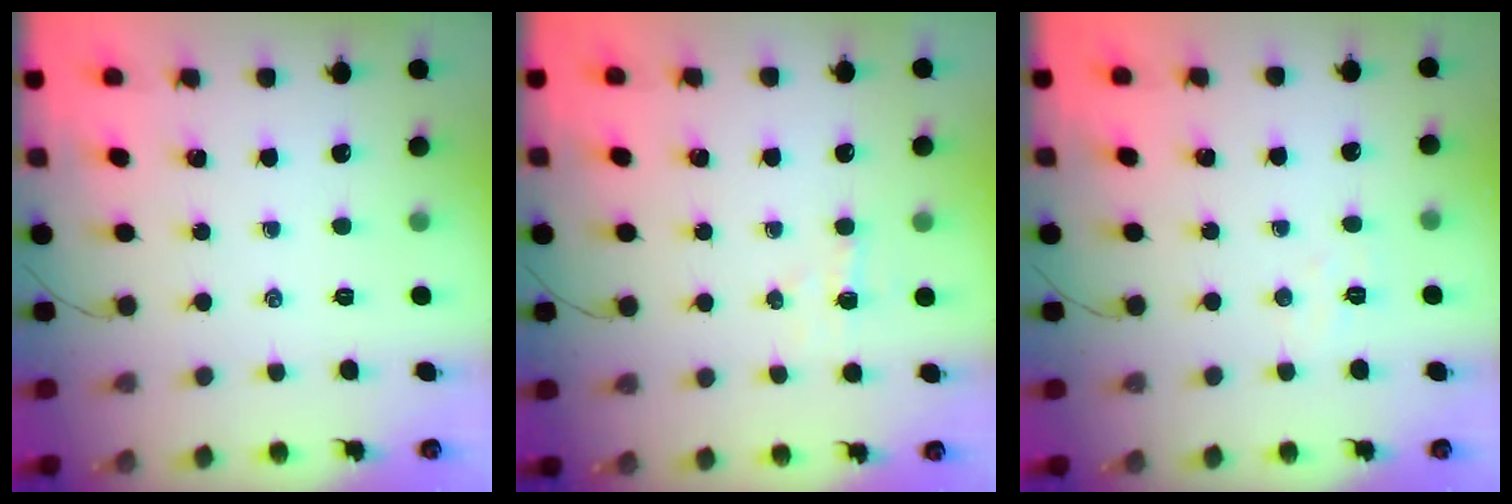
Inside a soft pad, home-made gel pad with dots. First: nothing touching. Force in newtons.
{"total": 3.2, "press": 3.1, "slide": 0.8}
{"total": 3.8, "press": 3.7, "slide": 0.9}